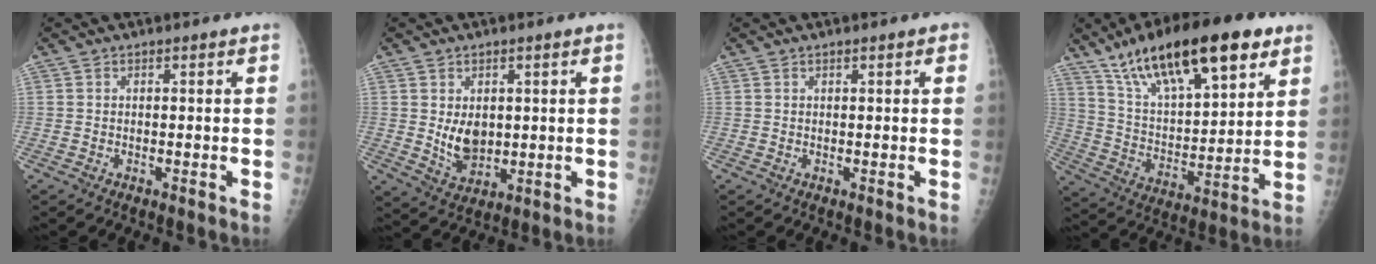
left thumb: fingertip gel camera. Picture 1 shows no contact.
{"total": 6.3, "force": [0.8, 4.4, 4.4], "torque": [-0.054, -0.016, 0.030]}
{"total": 1.1, "force": [0.5, 0.3, 0.9], "torque": [-0.012, 0.002, 0.005]}
{"total": 24.5, "force": [14.6, 8.8, 17.5], "torque": [-0.264, -0.034, 0.254]}